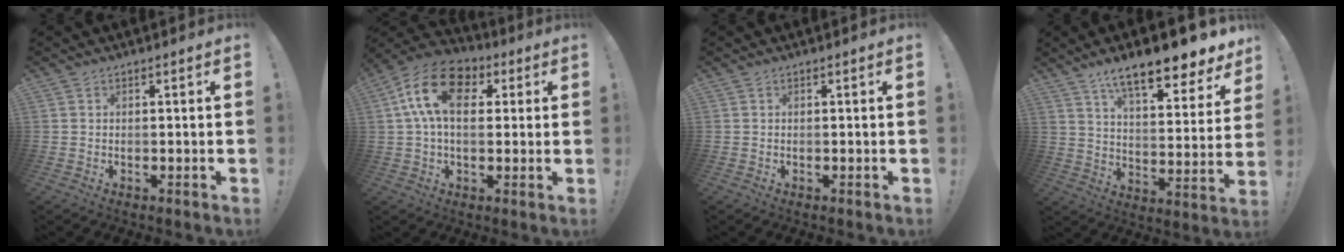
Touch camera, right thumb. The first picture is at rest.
{"total": 16.0, "force": [4.5, 9.9, 11.7], "torque": [-0.221, 0.005, 0.082]}
{"total": 0.0}
{"total": 15.1, "force": [10.9, 3.7, 9.7], "torque": [-0.154, -0.082, 0.178]}